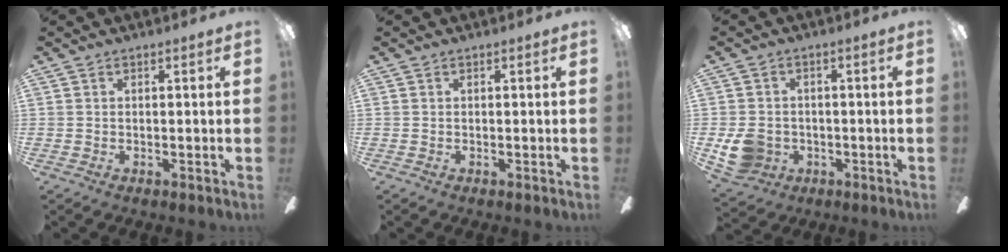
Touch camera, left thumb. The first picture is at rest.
{"total": 0.0}
{"total": 7.6, "force": [-2.0, 6.6, 3.1], "torque": [-0.066, 0.012, -0.036]}